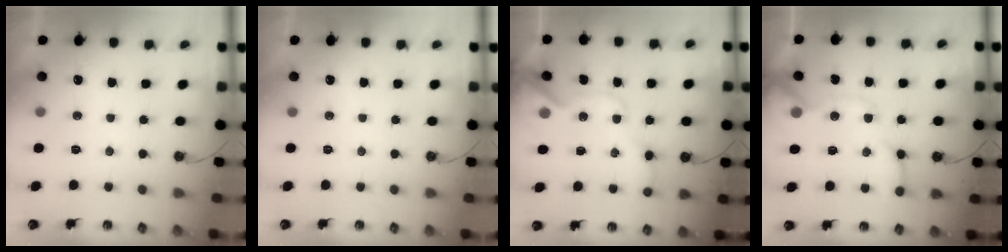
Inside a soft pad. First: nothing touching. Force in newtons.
{"total": 0.0}
{"total": 15.5, "press": 15.3, "slide": 2.1}
{"total": 13.2, "press": 13.1, "slide": 1.9}